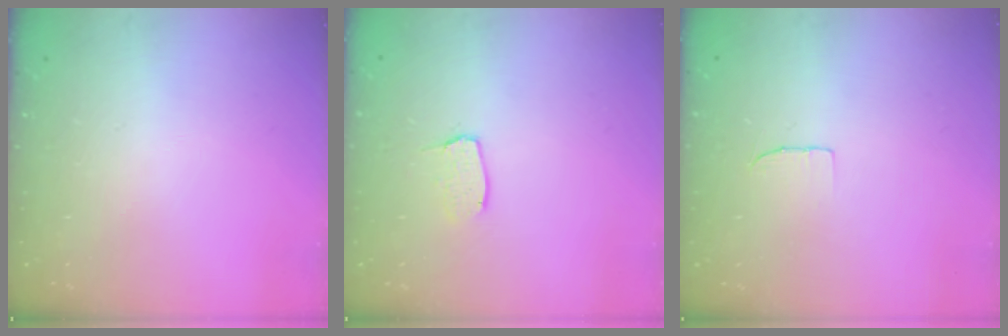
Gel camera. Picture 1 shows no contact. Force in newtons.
{"total": 4.9, "press": 4.9, "slide": 0.3}
{"total": 4.4, "press": 4.3, "slide": 0.4}